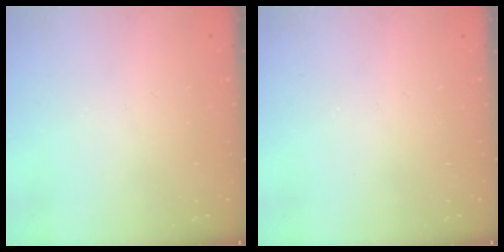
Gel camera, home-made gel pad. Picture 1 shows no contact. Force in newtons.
{"total": 0.0}